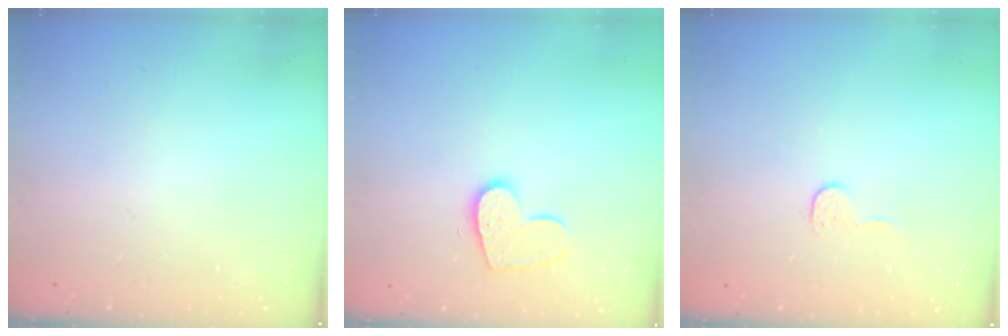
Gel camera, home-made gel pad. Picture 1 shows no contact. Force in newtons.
{"total": 10.6, "press": 10.5, "slide": 0.8}
{"total": 5.7, "press": 5.7, "slide": 0.2}